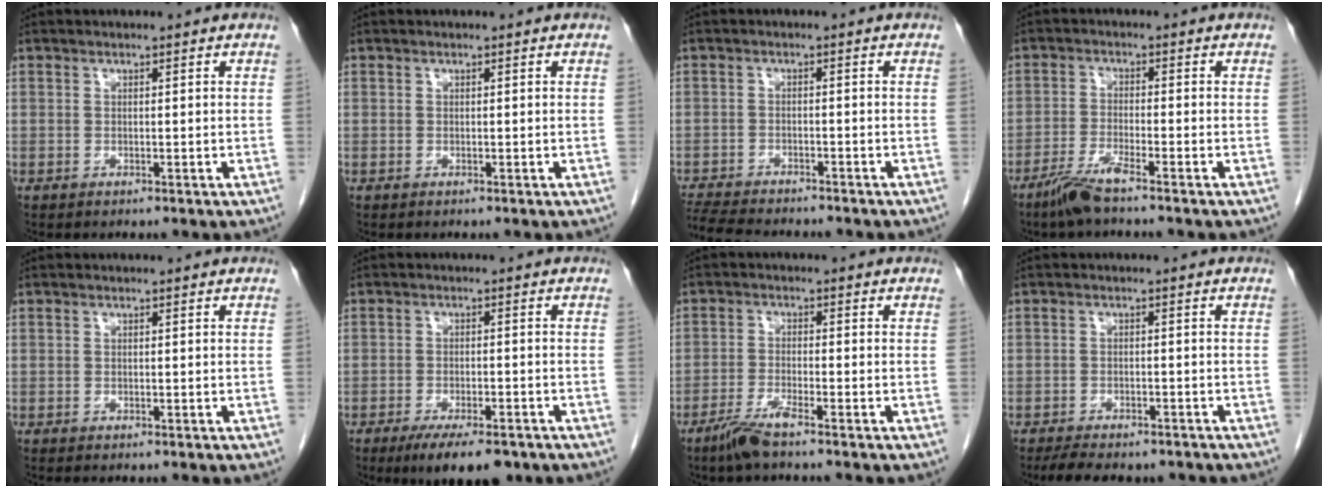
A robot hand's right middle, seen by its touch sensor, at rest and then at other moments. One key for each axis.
{"total": 0.0}
{"total": 10.4, "fx": -9.4, "fy": 1.7, "fz": 4.1, "tx": -0.072, "ty": -0.010, "tz": -0.144}
{"total": 4.7, "fx": -3.6, "fy": -0.1, "fz": 3.0, "tx": -0.067, "ty": -0.012, "tz": -0.077}
{"total": 0.7, "fx": -0.6, "fy": 0.1, "fz": 0.3, "tx": -0.005, "ty": -0.001, "tz": -0.008}
{"total": 8.8, "fx": -6.4, "fy": 2.4, "fz": 5.5, "tx": -0.082, "ty": -0.013, "tz": -0.095}
{"total": 4.1, "fx": -3.2, "fy": -0.1, "fz": 2.6, "tx": -0.059, "ty": -0.010, "tz": -0.066}
{"total": 9.1, "fx": -7.8, "fy": 2.7, "fz": 3.8, "tx": -0.057, "ty": -0.002, "tz": -0.105}